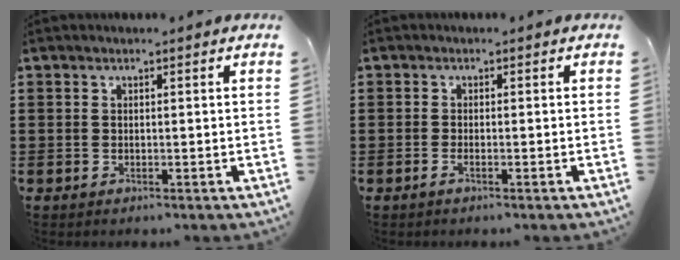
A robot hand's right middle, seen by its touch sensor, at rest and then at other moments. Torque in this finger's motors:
{"motor_torque": [-0.24, -0.15, 0.06, -0.01]}